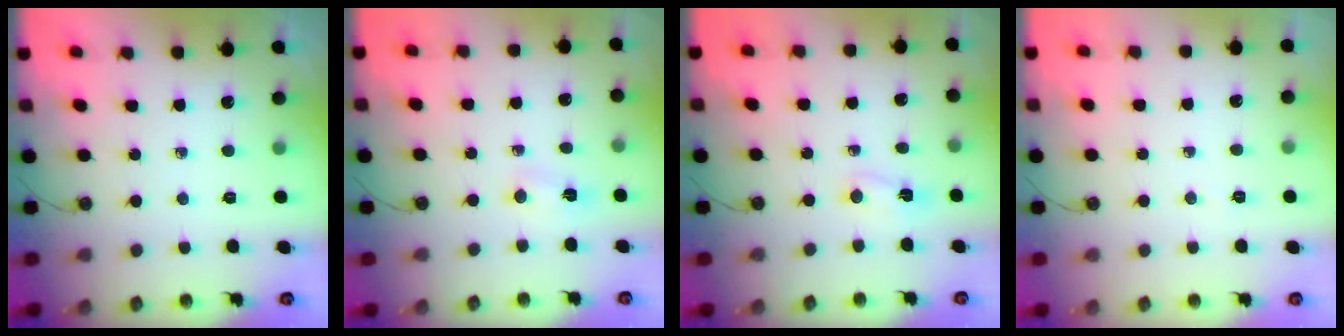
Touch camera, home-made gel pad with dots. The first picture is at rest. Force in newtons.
{"total": 16.8, "press": 4.4, "slide": 16.2}
{"total": 3.1, "press": 3.1, "slide": 0.4}
{"total": 3.4, "press": 2.1, "slide": 2.6}